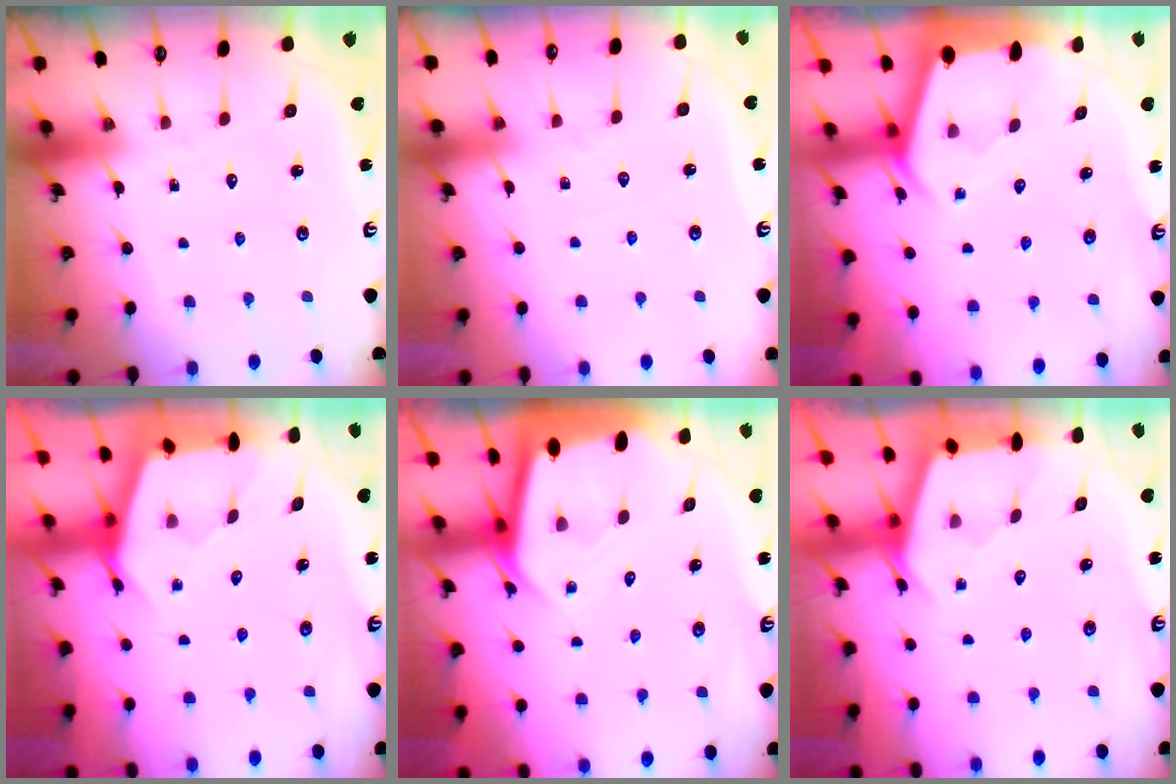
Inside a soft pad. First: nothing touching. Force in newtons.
{"total": 2.0, "press": 2.0, "slide": 0.3}
{"total": 2.3, "press": 2.3, "slide": 0.3}
{"total": 2.7, "press": 2.7, "slide": 0.3}
{"total": 3.3, "press": 3.3, "slide": 0.2}
{"total": 2.7, "press": 2.7, "slide": 0.3}